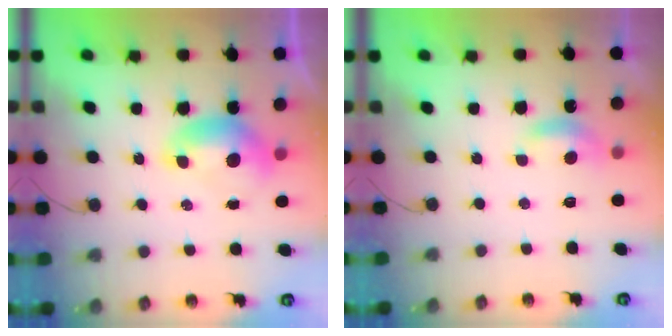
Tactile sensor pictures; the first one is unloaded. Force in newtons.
{"total": 1.1, "press": 0.8, "slide": 0.7}